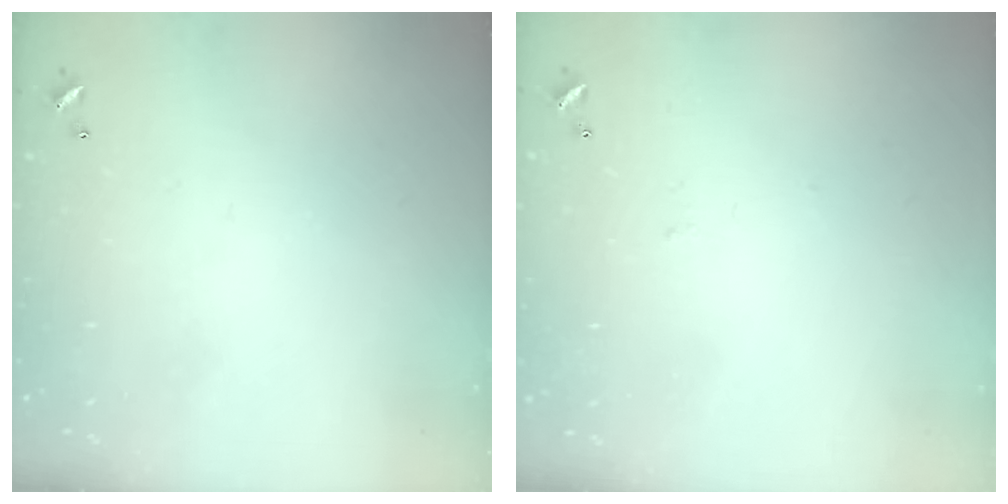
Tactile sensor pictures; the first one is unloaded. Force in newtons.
{"total": 1.7, "press": 1.6, "slide": 0.3}